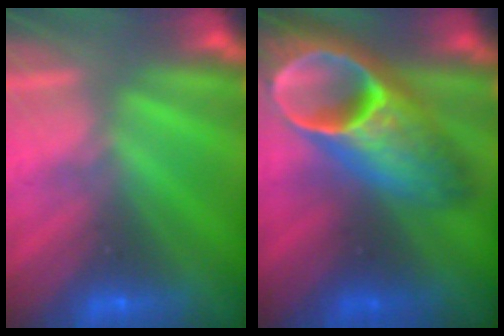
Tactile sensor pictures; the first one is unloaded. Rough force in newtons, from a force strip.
{"total": 13.7}